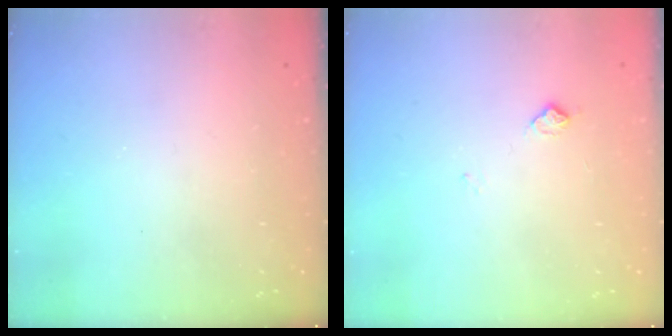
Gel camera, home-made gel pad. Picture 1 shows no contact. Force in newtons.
{"total": 5.6, "press": 5.5, "slide": 0.8}